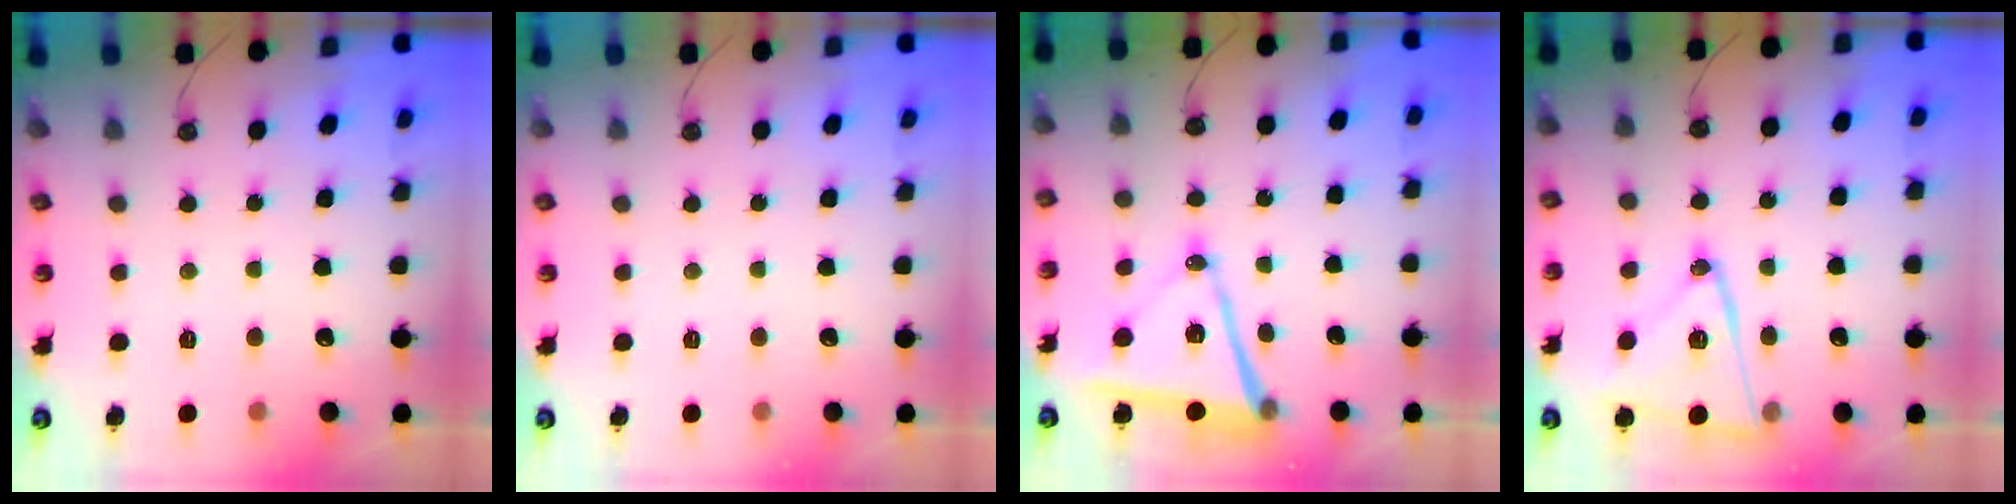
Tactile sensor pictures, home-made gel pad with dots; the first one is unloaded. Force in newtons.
{"total": 0.0}
{"total": 14.1, "press": 13.6, "slide": 3.9}
{"total": 17.0, "press": 16.9, "slide": 1.2}